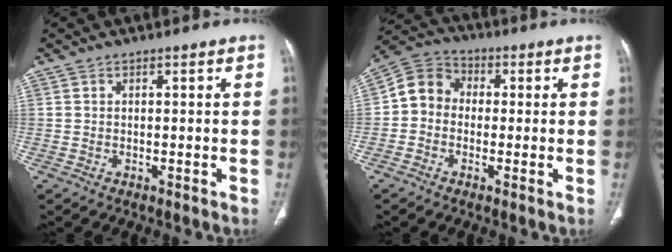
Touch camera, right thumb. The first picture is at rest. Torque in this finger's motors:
{"motor_torque": [0.04, 0.15, 0.72, -0.33, 0.05]}